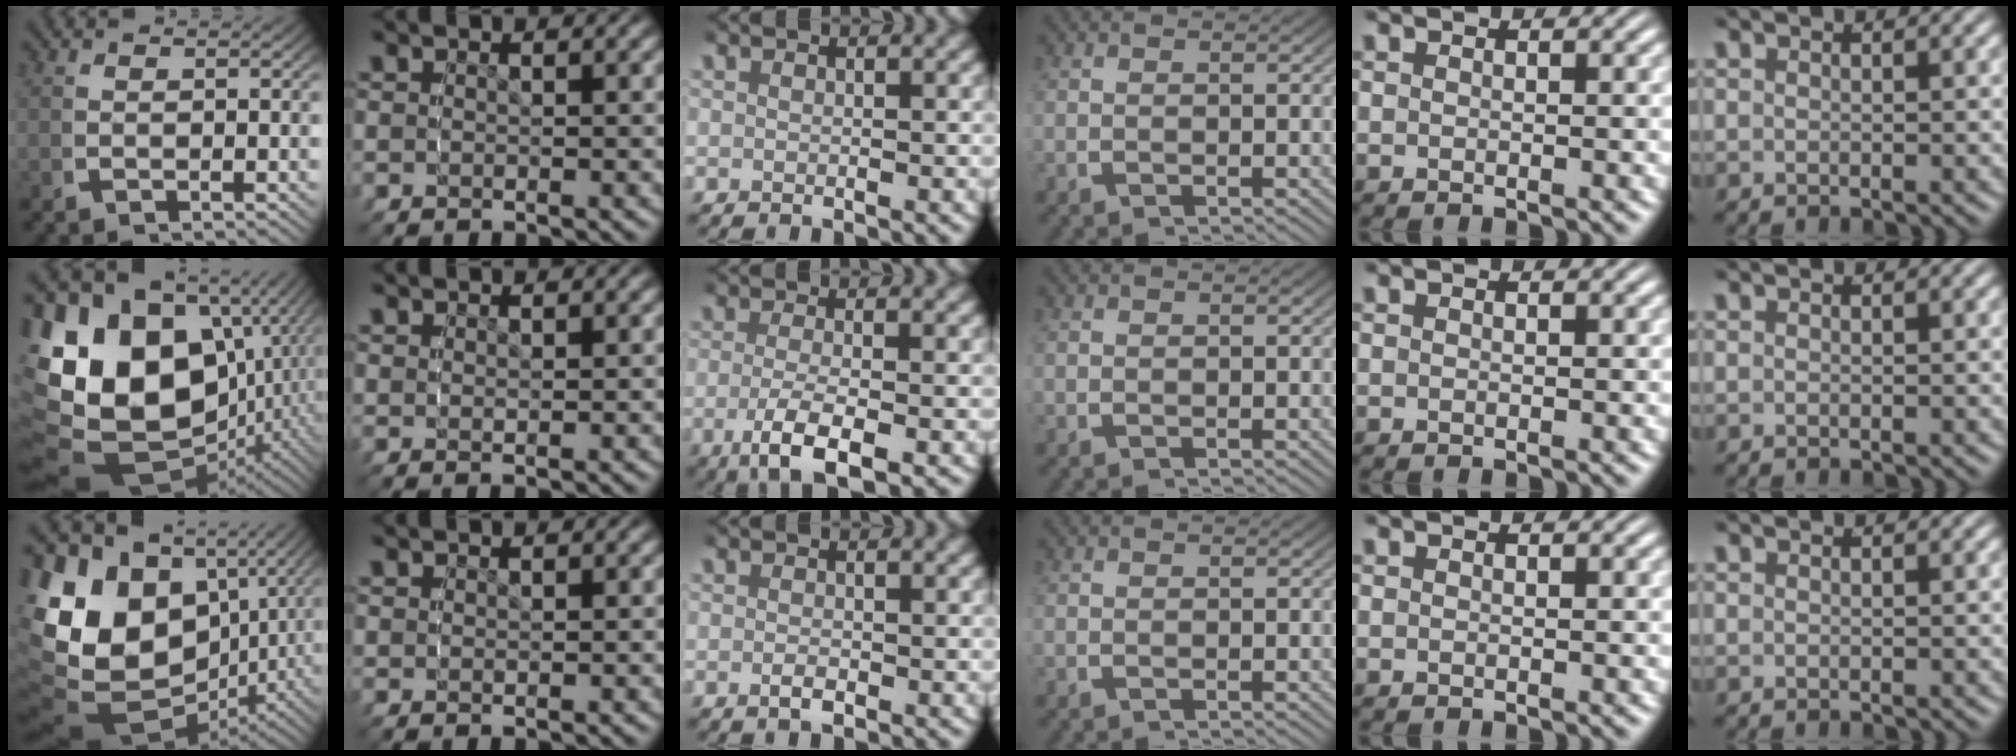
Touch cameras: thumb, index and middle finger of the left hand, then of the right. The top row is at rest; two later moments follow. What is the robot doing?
{"motion": "grasp_and_lifting", "object": "cloth"}